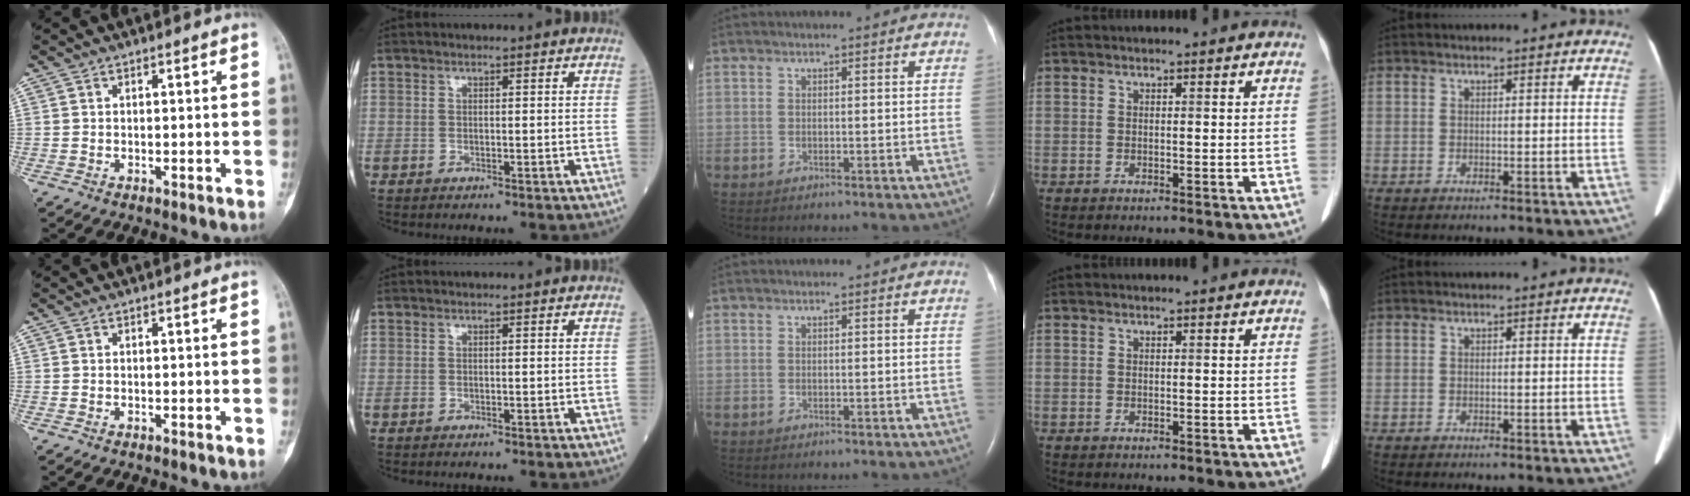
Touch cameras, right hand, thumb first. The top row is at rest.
{}